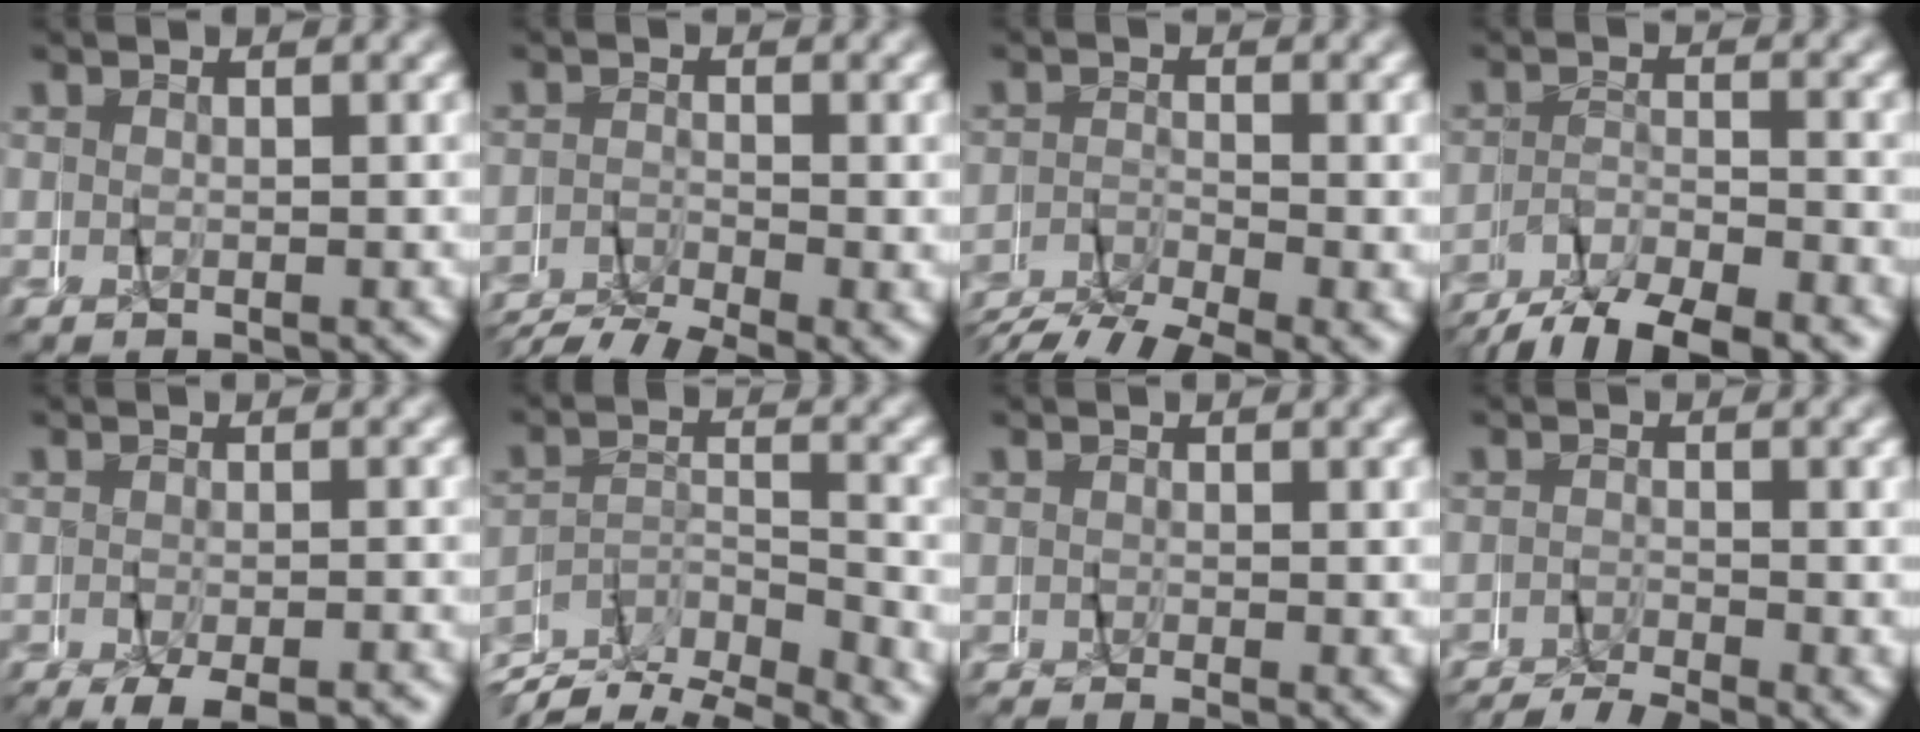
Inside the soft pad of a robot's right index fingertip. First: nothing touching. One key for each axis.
{"total": 4.5, "fx": -3.9, "fy": 1.6, "fz": 1.6, "tx": -0.017, "ty": -0.014, "tz": -0.063}
{"total": 3.9, "fx": -3.6, "fy": 1.0, "fz": 1.3, "tx": -0.010, "ty": -0.003, "tz": -0.065}
{"total": 7.5, "fx": -6.9, "fy": 1.5, "fz": 2.6, "tx": -0.036, "ty": -0.003, "tz": -0.115}
{"total": 4.4, "fx": -3.4, "fy": 1.3, "fz": 2.5, "tx": -0.044, "ty": -0.011, "tz": -0.048}
{"total": 6.1, "fx": -3.8, "fy": 2.9, "fz": 3.8, "tx": -0.049, "ty": 0.006, "tz": -0.079}
{"total": 1.2, "fx": -0.5, "fy": 0.4, "fz": 1.0, "tx": -0.015, "ty": 0.001, "tz": -0.011}
{"total": 5.1, "fx": -4.5, "fy": 1.6, "fz": 1.8, "tx": -0.021, "ty": -0.016, "tz": -0.071}